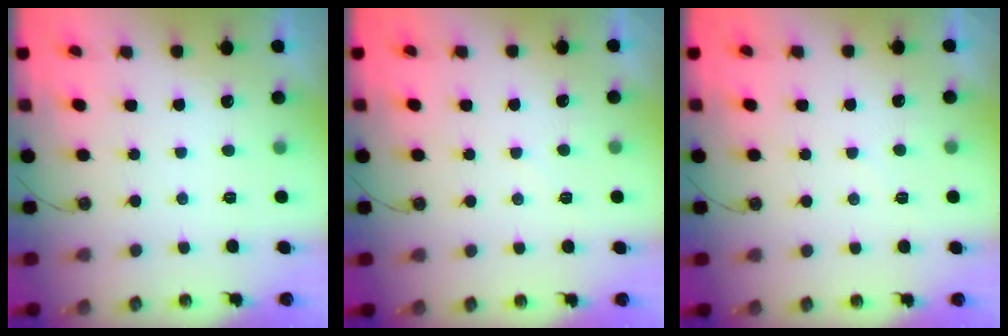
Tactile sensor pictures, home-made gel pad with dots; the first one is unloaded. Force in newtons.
{"total": 3.6, "press": 3.6, "slide": 0.5}
{"total": 3.6, "press": 3.6, "slide": 0.5}